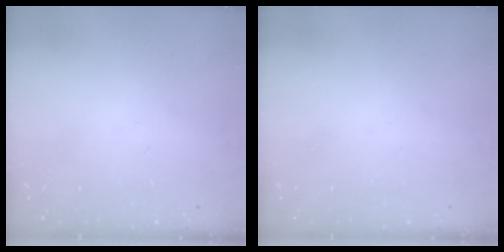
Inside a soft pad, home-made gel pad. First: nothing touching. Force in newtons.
{"total": 0.0}